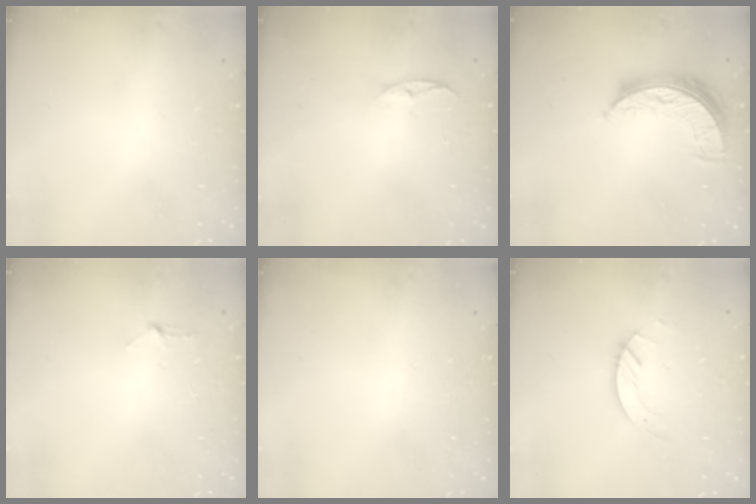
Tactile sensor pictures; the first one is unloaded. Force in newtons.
{"total": 4.5, "press": 4.5, "slide": 0.6}
{"total": 7.8, "press": 7.8, "slide": 0.6}
{"total": 2.9, "press": 2.9, "slide": 0.3}
{"total": 0.0}
{"total": 2.6, "press": 2.6, "slide": 0.3}